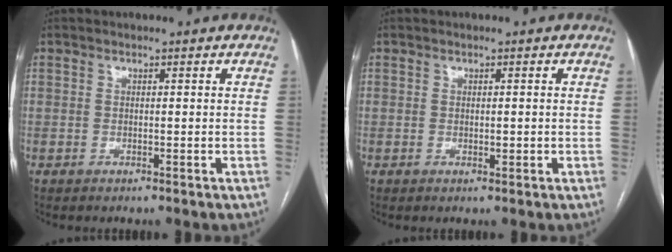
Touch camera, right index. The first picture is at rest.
{"total": 0.9, "force": [0.0, 0.4, 0.8], "torque": [-0.010, -0.002, 0.003]}